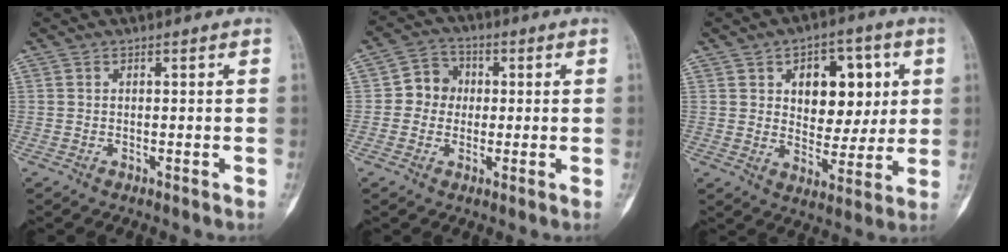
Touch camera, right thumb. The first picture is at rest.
{"total": 6.2, "force": [0.1, 5.8, 2.4], "torque": [-0.006, 0.012, -0.011]}
{"total": 13.8, "force": [3.7, 9.1, 9.7], "torque": [-0.076, -0.007, 0.058]}